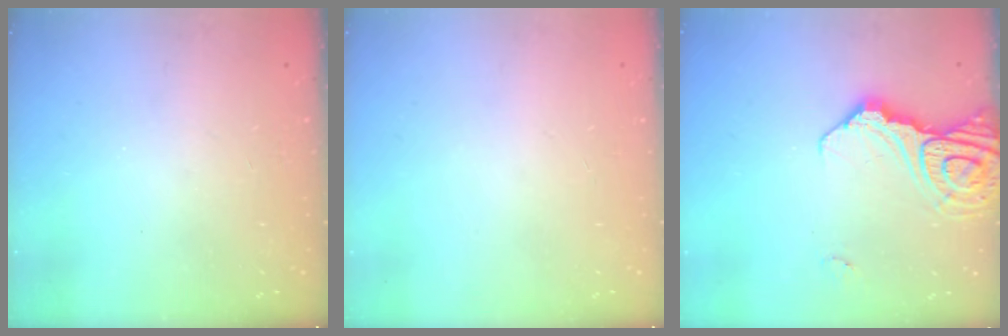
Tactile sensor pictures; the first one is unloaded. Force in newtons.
{"total": 0.0}
{"total": 14.4, "press": 14.3, "slide": 1.8}